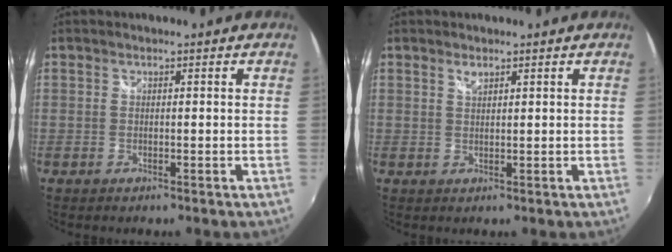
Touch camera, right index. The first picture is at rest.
{"total": 1.4, "force": [1.0, 0.5, 0.8], "torque": [-0.013, 0.002, 0.017]}